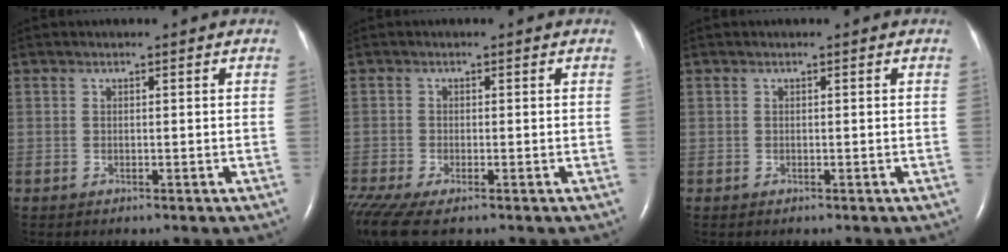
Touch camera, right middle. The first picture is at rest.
{"total": 6.1, "force": [-4.3, 1.4, 4.1], "torque": [-0.085, -0.013, -0.081]}
{"total": 0.0}